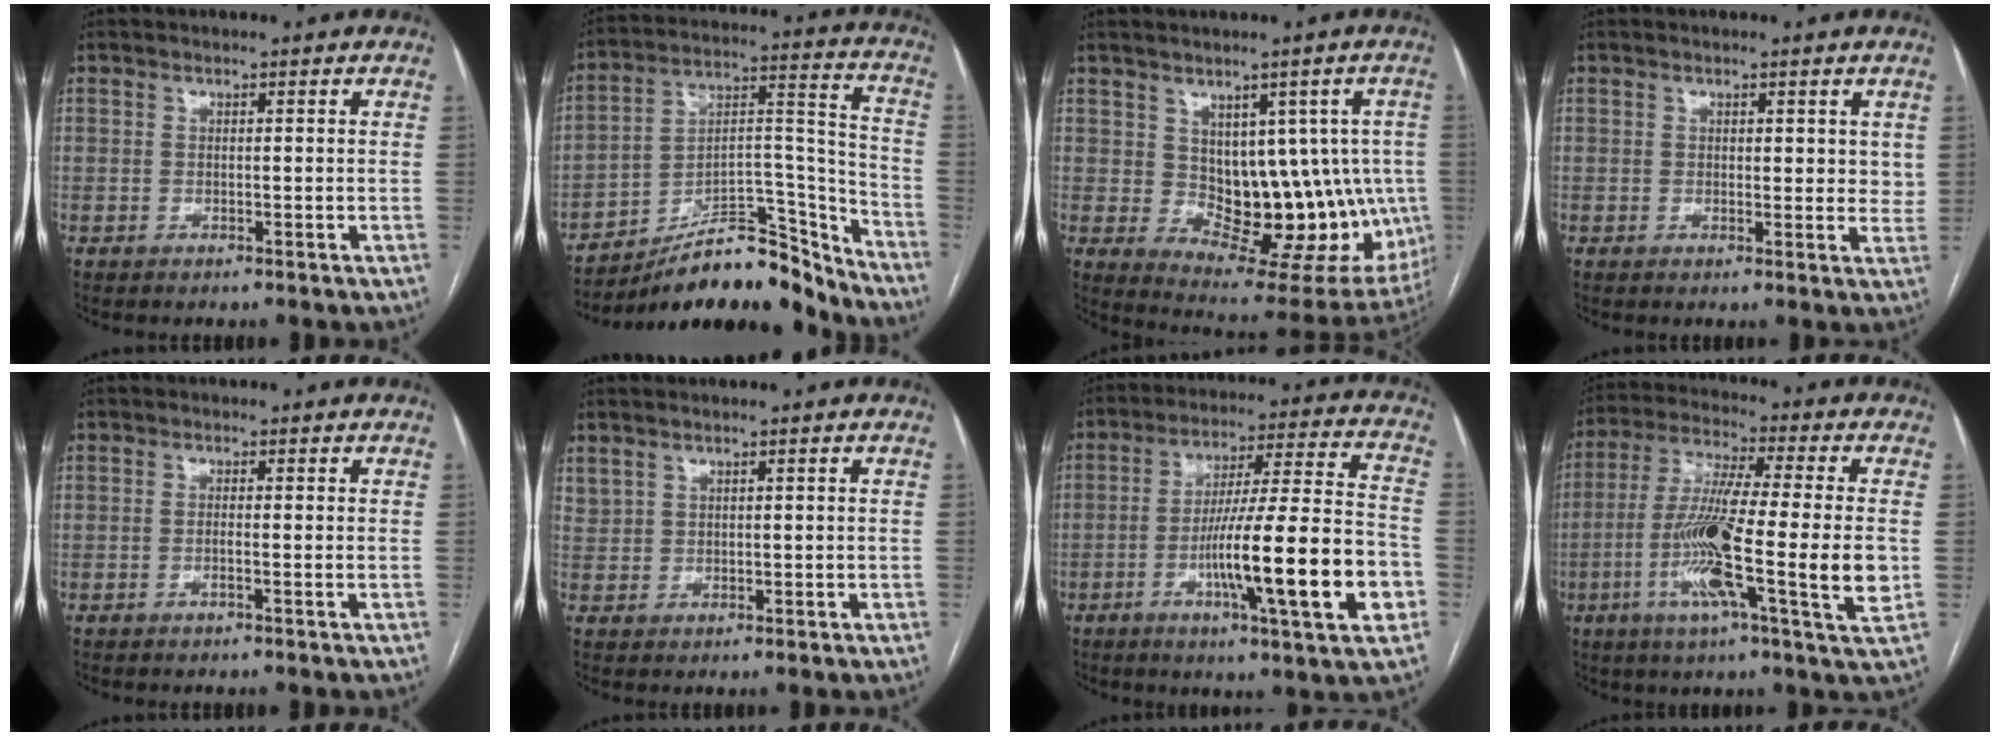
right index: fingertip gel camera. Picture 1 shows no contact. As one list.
[{"total": 20.0, "force": [-17.0, 5.4, 9.0], "torque": [-0.122, 0.050, -0.271]}, {"total": 14.7, "force": [0.1, 8.6, 11.9], "torque": [-0.126, 0.013, 0.027]}, {"total": 3.3, "force": [1.3, 1.9, 2.4], "torque": [-0.015, -0.008, 0.012]}, {"total": 1.1, "force": [-0.3, -0.1, 1.0], "torque": [-0.019, 0.000, -0.004]}, {"total": 2.0, "force": [1.5, 1.1, 0.7], "torque": [-0.018, 0.007, 0.039]}, {"total": 20.1, "force": [-6.0, 0.8, 19.2], "torque": [-0.285, -0.002, -0.090]}, {"total": 18.6, "force": [-3.5, 0.4, 18.3], "torque": [-0.310, -0.016, -0.066]}]